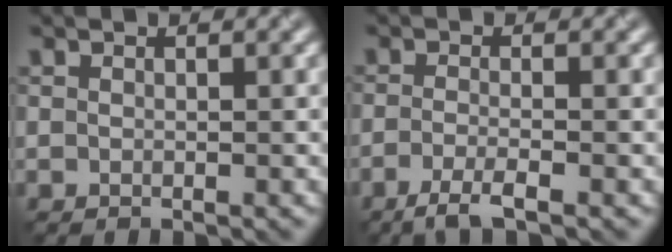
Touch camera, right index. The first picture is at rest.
{"total": 2.7, "force": [-1.7, 0.5, 2.1], "torque": [-0.038, -0.005, -0.041]}